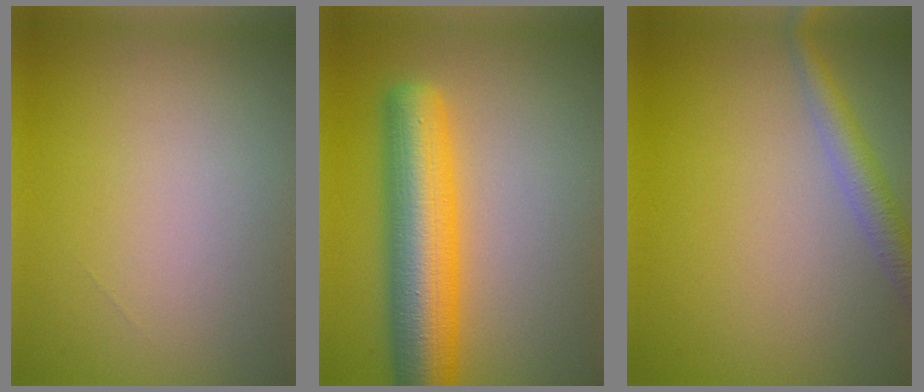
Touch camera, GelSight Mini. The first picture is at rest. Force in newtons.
{"total": 8.8, "press": 8.8, "slide": 0.2}
{"total": 2.7, "press": 2.7, "slide": 0.1}